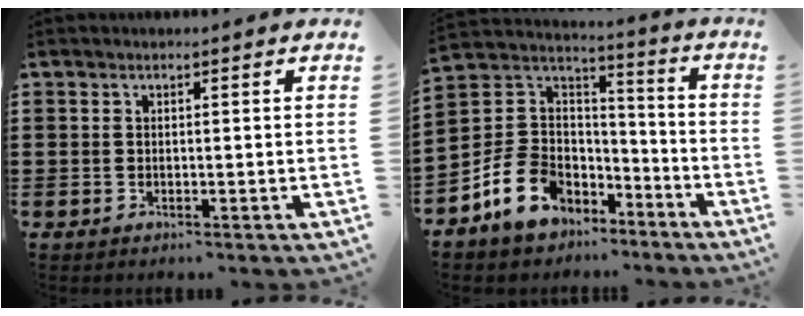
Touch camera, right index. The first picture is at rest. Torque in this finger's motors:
{"motor_torque": [0.37, 1.06, -0.11, -0.21]}